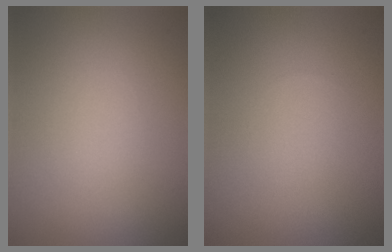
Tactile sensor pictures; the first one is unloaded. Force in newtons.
{"total": 0.0}